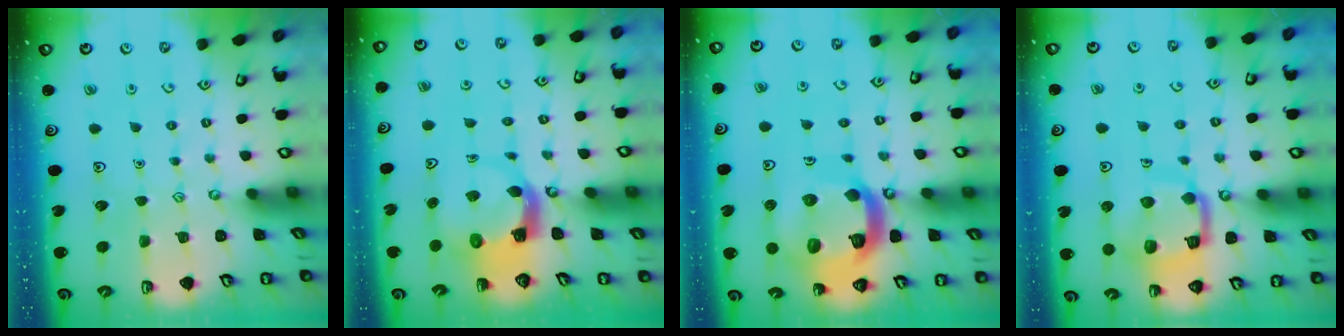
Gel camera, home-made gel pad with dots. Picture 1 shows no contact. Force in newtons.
{"total": 4.6, "press": 4.6, "slide": 0.6}
{"total": 20.6, "press": 20.4, "slide": 2.4}
{"total": 14.5, "press": 14.4, "slide": 1.6}